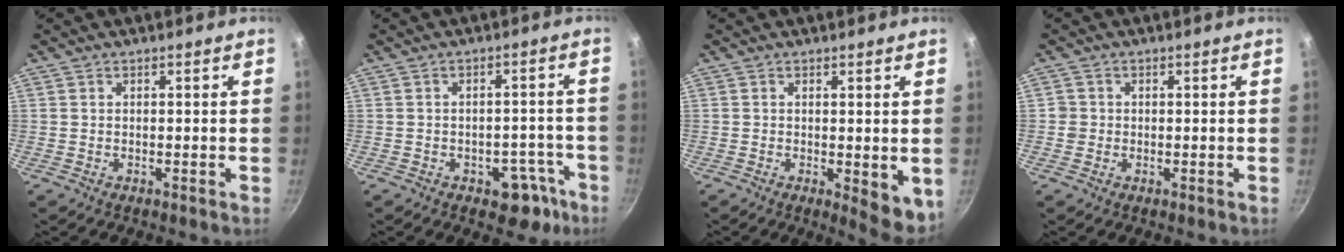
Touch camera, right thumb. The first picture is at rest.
{"total": 7.3, "force": [-4.1, 4.4, 4.1], "torque": [-0.022, 0.040, -0.047]}
{"total": 5.9, "force": [-1.0, 2.0, 5.4], "torque": [-0.064, -0.016, -0.008]}
{"total": 1.7, "force": [-0.2, 1.7, 0.2], "torque": [0.007, 0.007, -0.005]}